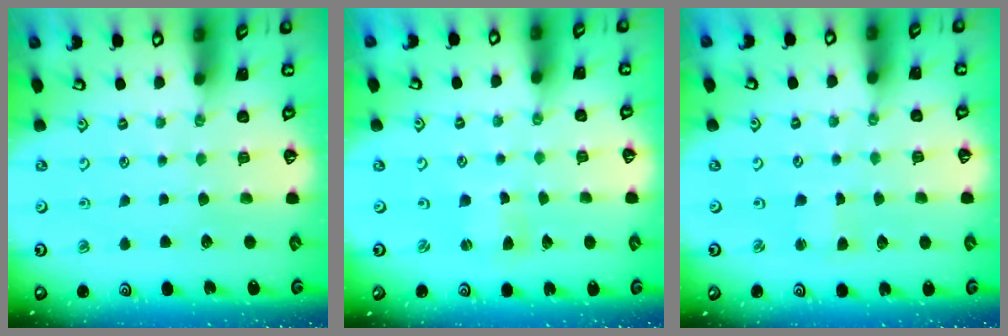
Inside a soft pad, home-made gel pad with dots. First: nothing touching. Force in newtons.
{"total": 0.6, "press": 0.6, "slide": 0.2}
{"total": 2.3, "press": 2.3, "slide": 0.3}